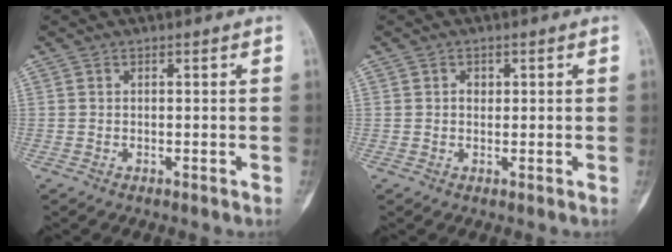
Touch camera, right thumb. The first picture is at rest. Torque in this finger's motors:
{"motor_torque": [0.23, 0.13, -0.12, 0.08, -0.03]}